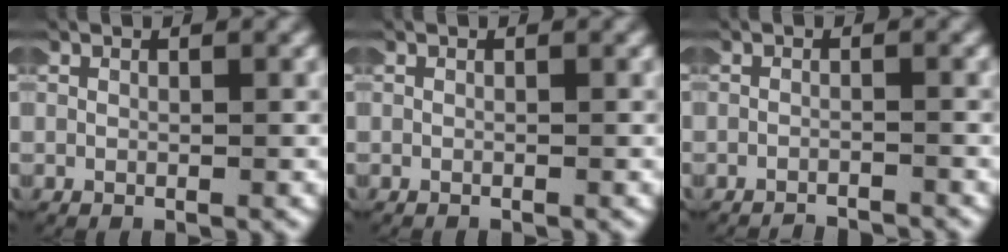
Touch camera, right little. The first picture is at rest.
{"total": 0.0}
{"total": 2.9, "force": [-2.9, 0.1, -0.1], "torque": [-0.002, -0.012, -0.043]}